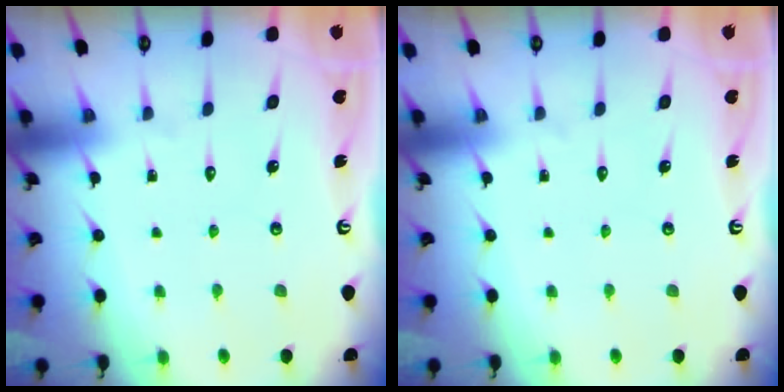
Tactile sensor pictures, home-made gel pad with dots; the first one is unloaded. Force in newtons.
{"total": 0.0}